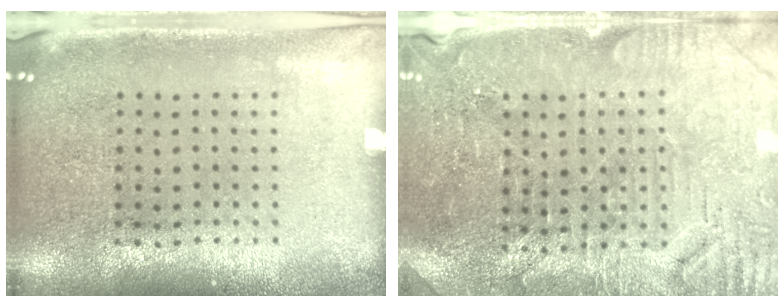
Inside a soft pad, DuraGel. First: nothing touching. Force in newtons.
{"total": 3.4, "press": 3.3, "slide": 0.4}